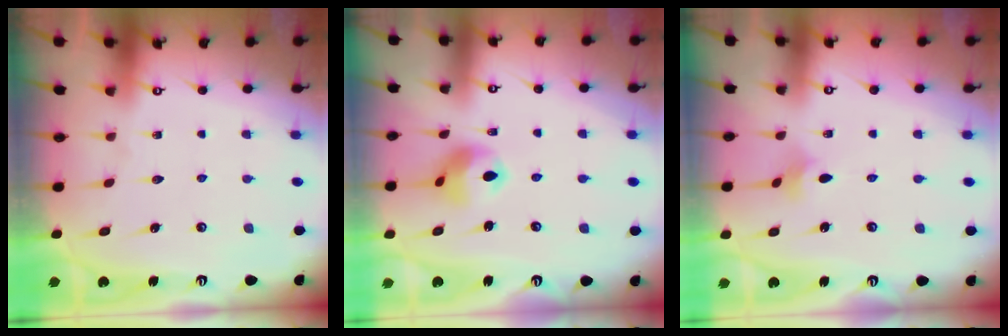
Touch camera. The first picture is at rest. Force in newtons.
{"total": 9.7, "press": 9.6, "slide": 1.4}
{"total": 1.9, "press": 1.8, "slide": 0.5}